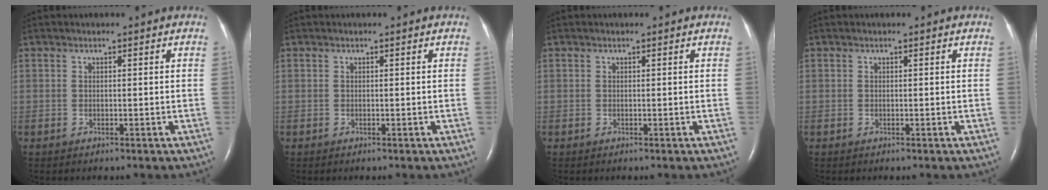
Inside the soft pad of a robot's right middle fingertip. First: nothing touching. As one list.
[{"total": 0.0}, {"total": 0.0}, {"total": 0.0}]